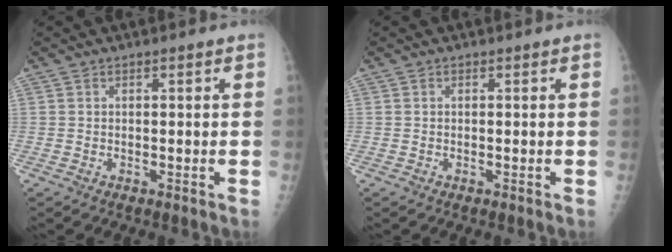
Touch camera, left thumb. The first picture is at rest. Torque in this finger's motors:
{"motor_torque": [0.02, 0.02, 0.00, 0.00, 0.00]}